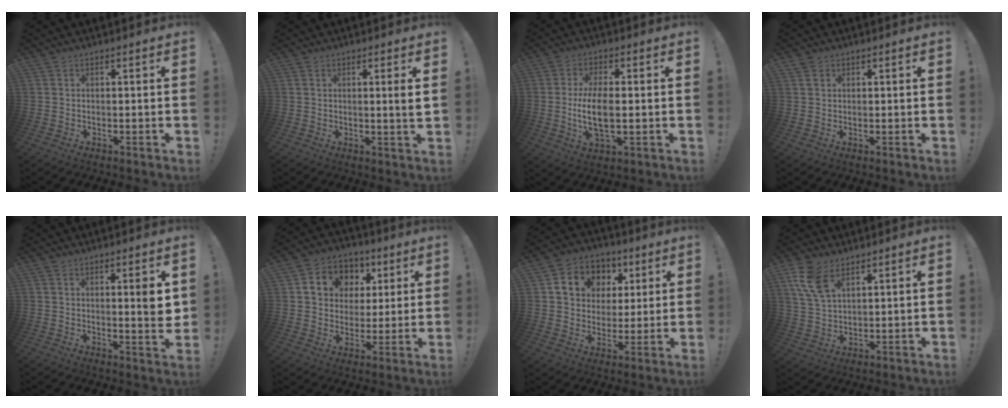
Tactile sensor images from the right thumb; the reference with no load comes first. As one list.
[{"total": 4.4, "force": [0.9, -0.6, 4.3], "torque": [-0.067, -0.008, 0.008]}, {"total": 9.8, "force": [-0.6, 4.2, 8.9], "torque": [-0.174, -0.013, -0.016]}, {"total": 1.4, "force": [0.9, 1.0, 0.5], "torque": [-0.004, -0.001, 0.015]}, {"total": 5.1, "force": [1.5, 0.7, 4.8], "torque": [-0.052, -0.016, 0.016]}, {"total": 10.4, "force": [3.7, 9.1, 3.5], "torque": [-0.049, -0.015, 0.074]}, {"total": 11.5, "force": [4.2, 9.8, 4.2], "torque": [-0.054, -0.018, 0.085]}, {"total": 9.2, "force": [5.4, 4.8, 5.7], "torque": [-0.111, -0.016, 0.105]}]